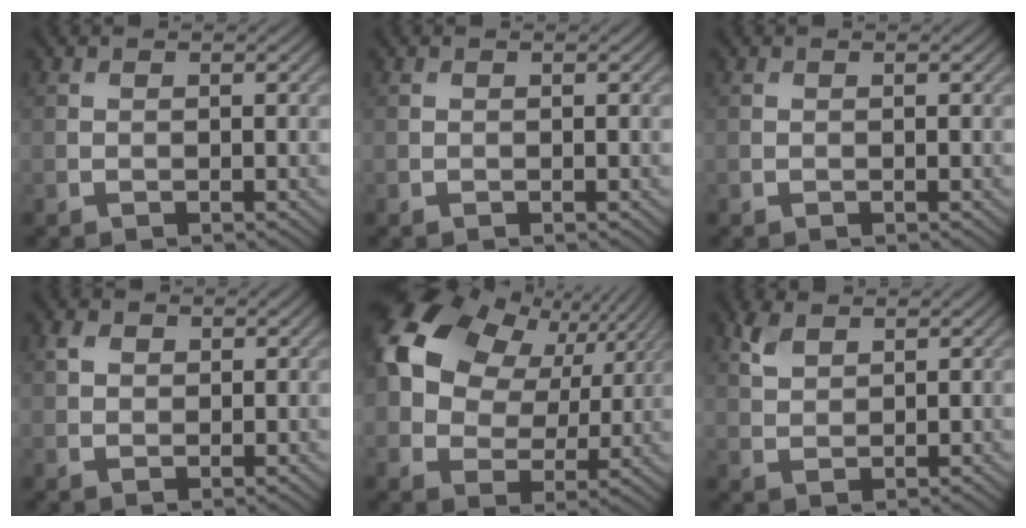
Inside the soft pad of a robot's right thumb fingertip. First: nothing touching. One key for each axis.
{"total": 0.0}
{"total": 0.0}
{"total": 1.8, "fx": 0.9, "fy": 1.4, "fz": 0.8, "tx": -0.020, "ty": 0.002, "tz": 0.017}
{"total": 16.3, "fx": 5.9, "fy": 11.6, "fz": 9.9, "tx": -0.228, "ty": 0.035, "tz": 0.101}
{"total": 2.9, "fx": 2.0, "fy": 1.4, "fz": 1.6, "tx": -0.043, "ty": 0.001, "tz": 0.047}